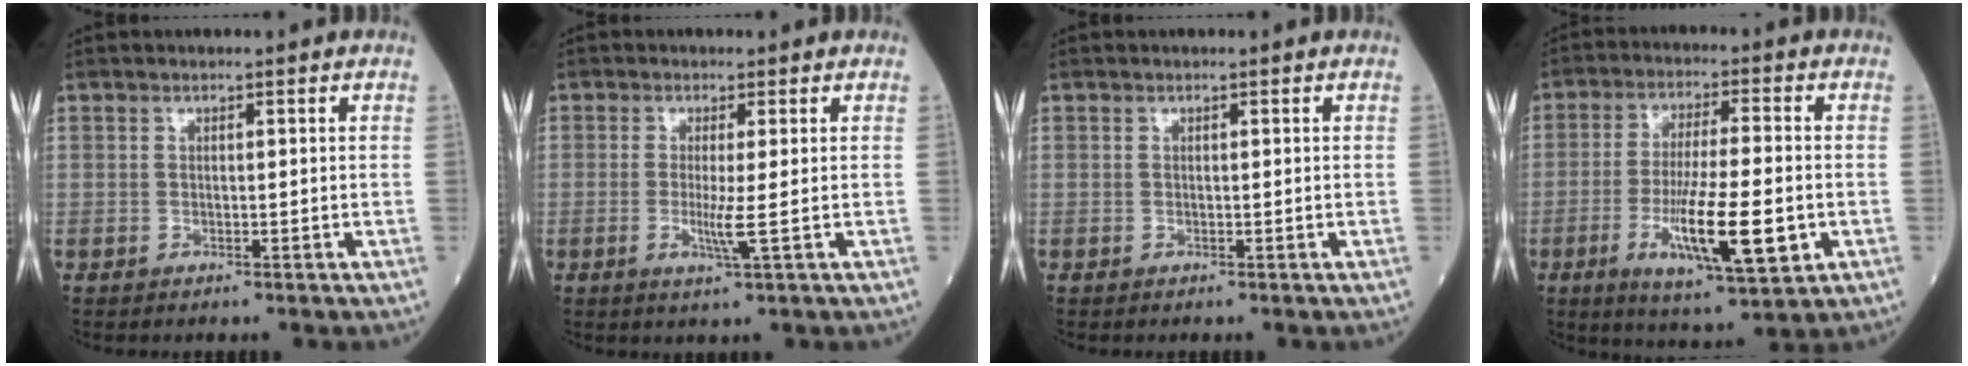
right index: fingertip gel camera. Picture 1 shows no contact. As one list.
[{"total": 3.3, "force": [-0.5, -0.5, 3.3], "torque": [-0.069, -0.010, -0.009]}, {"total": 0.0}, {"total": 13.1, "force": [-3.4, 2.3, 12.4], "torque": [-0.219, -0.020, -0.052]}]